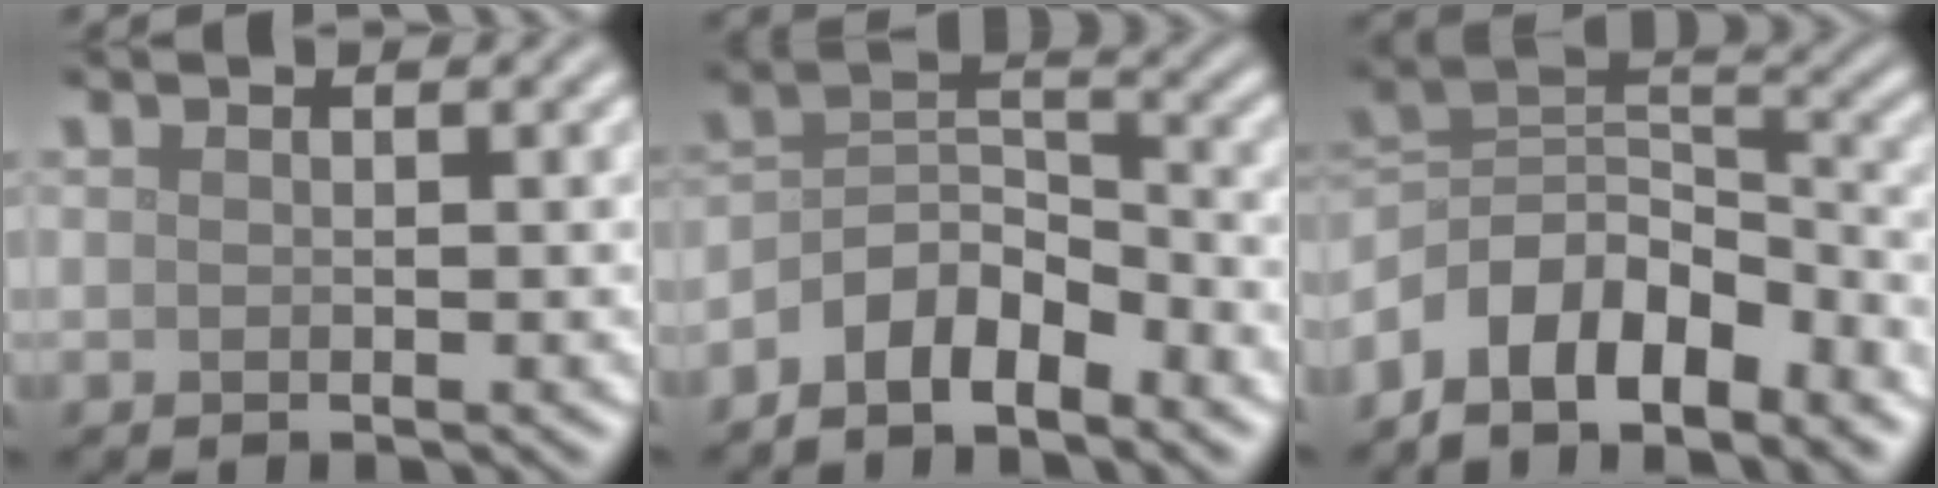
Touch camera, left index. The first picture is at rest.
{"total": 5.3, "force": [-3.8, 2.2, 3.0], "torque": [-0.048, 0.011, -0.078]}
{"total": 9.0, "force": [-6.1, 4.2, 5.1], "torque": [-0.072, 0.007, -0.123]}